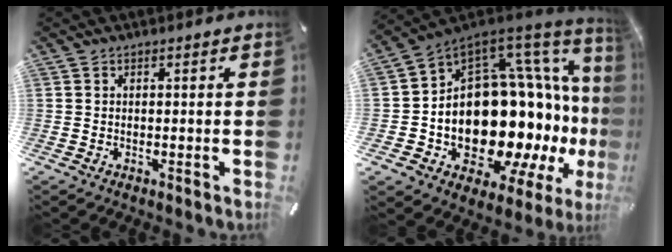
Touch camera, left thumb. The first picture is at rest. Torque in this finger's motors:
{"motor_torque": [1.71, 2.77, 2.77, 0.00, 0.65]}